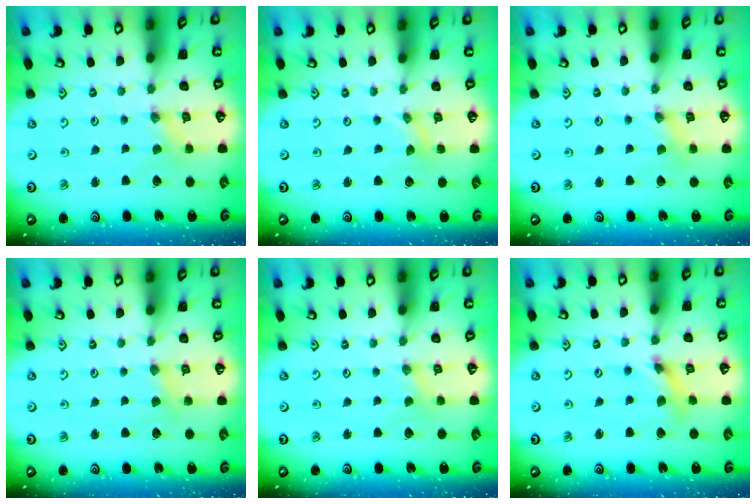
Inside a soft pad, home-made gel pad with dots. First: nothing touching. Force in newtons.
{"total": 0.0}
{"total": 0.0}
{"total": 3.3, "press": 3.2, "slide": 0.6}
{"total": 1.1, "press": 1.1, "slide": 0.2}
{"total": 5.0, "press": 5.0, "slide": 0.5}